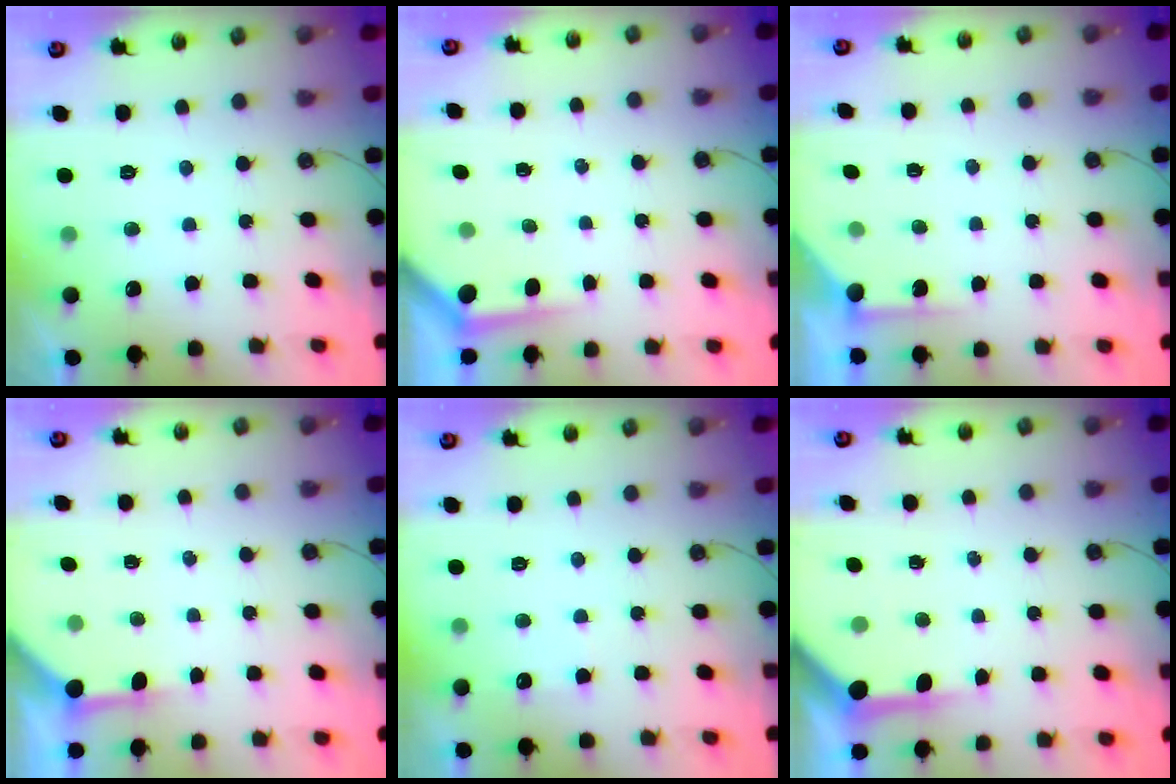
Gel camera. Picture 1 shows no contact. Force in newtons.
{"total": 3.1, "press": 3.1, "slide": 0.4}
{"total": 3.2, "press": 3.2, "slide": 0.3}
{"total": 4.0, "press": 3.9, "slide": 0.5}
{"total": 4.2, "press": 4.2, "slide": 0.6}
{"total": 5.0, "press": 5.0, "slide": 0.1}